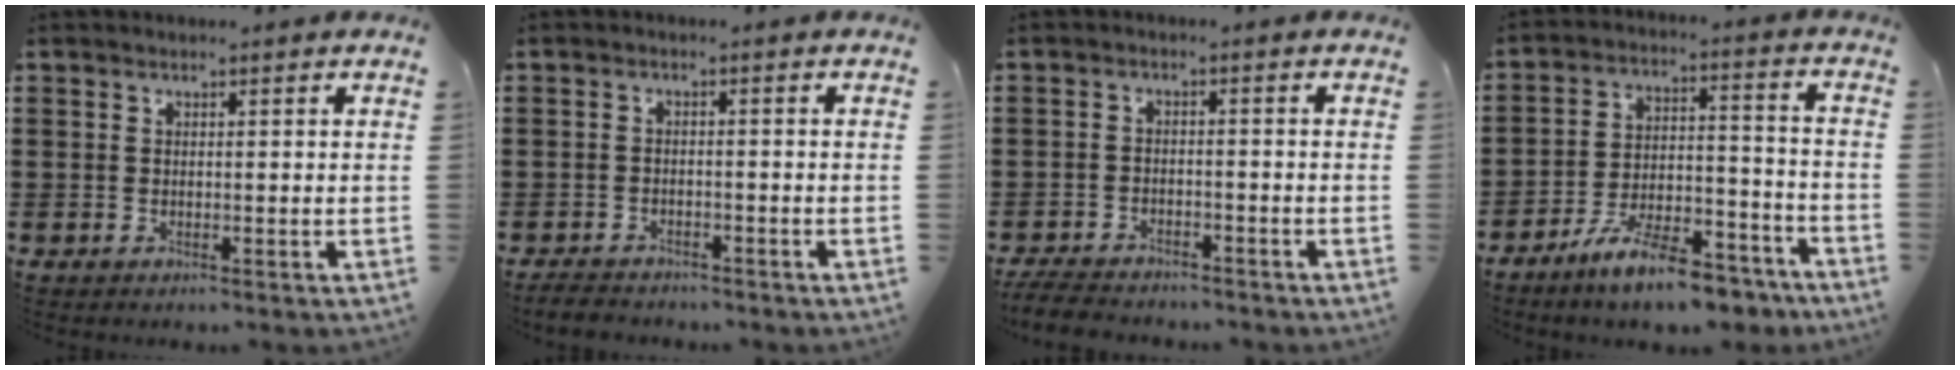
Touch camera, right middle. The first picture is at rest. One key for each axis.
{"total": 2.2, "fx": -2.2, "fy": 0.5, "fz": 0.2, "tx": -0.016, "ty": -0.002, "tz": -0.049}
{"total": 3.8, "fx": -3.7, "fy": 0.6, "fz": 0.7, "tx": -0.019, "ty": 0.000, "tz": -0.079}
{"total": 10.4, "fx": -8.9, "fy": 1.5, "fz": 5.2, "tx": -0.092, "ty": 0.025, "tz": -0.169}